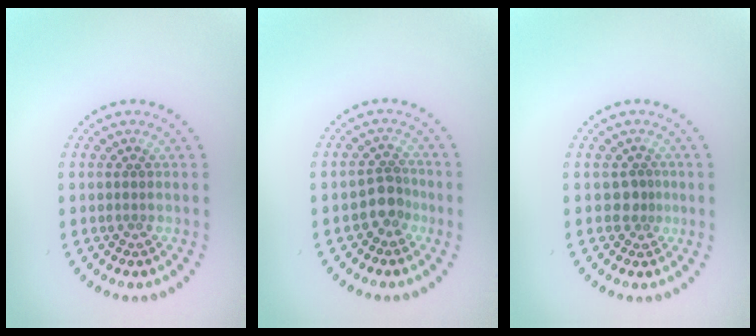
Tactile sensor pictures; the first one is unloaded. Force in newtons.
{"total": 2.0, "press": 1.7, "slide": 1.1}
{"total": 1.2, "press": 0.8, "slide": 0.9}